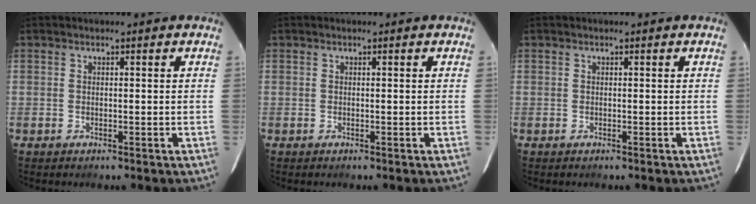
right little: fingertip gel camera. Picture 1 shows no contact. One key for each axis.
{"total": 0.0}
{"total": 0.0}